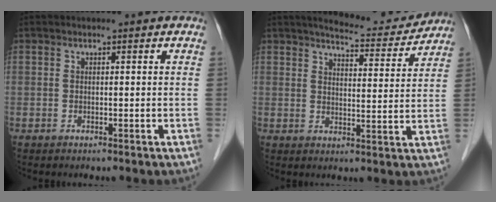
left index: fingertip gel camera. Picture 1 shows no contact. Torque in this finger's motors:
{"motor_torque": [0.20, -0.52, 0.06, 0.01]}